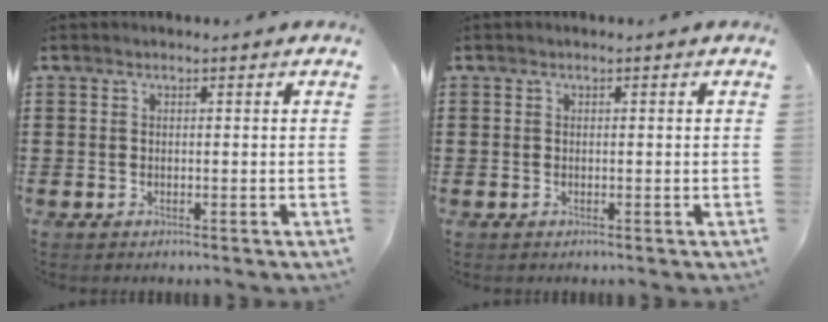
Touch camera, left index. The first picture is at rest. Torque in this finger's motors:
{"motor_torque": [-0.04, -0.04, 0.00, 0.00]}